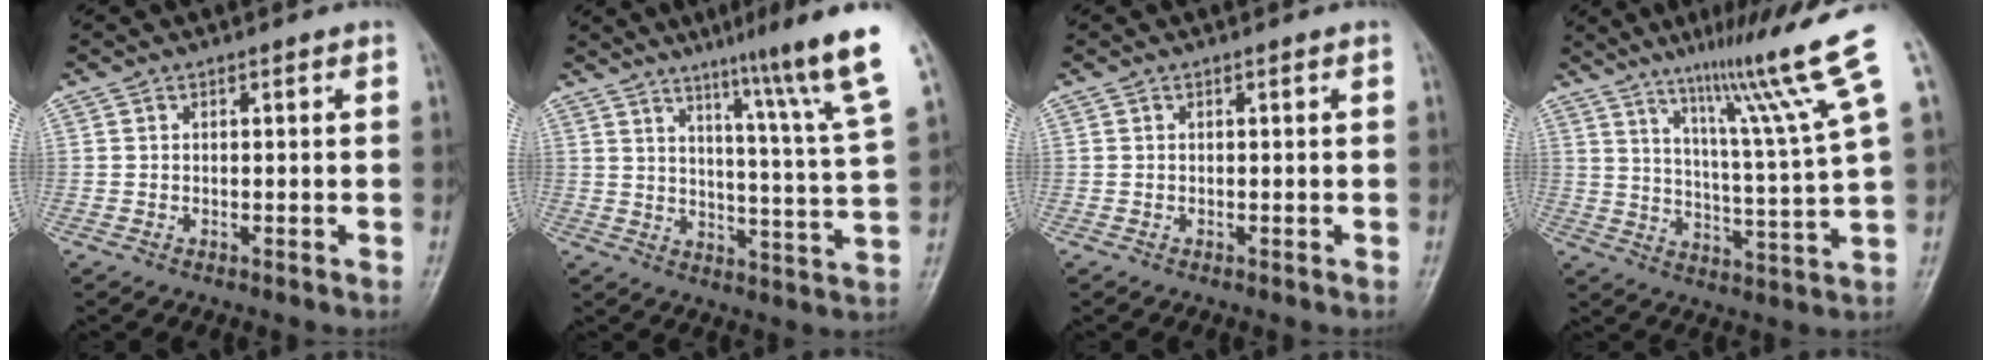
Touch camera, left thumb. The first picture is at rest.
{"total": 15.4, "force": [10.5, -1.0, 11.3], "torque": [-0.150, -0.067, 0.139]}
{"total": 0.0}
{"total": 14.1, "force": [9.2, -2.3, 10.5], "torque": [-0.160, -0.068, 0.149]}